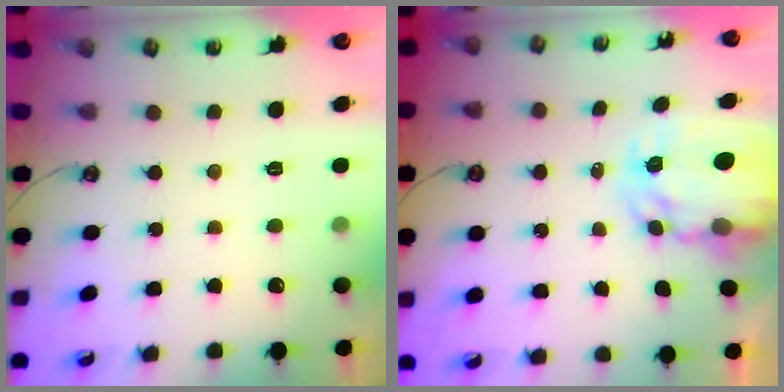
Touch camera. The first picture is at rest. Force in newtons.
{"total": 6.4, "press": 6.4, "slide": 0.6}